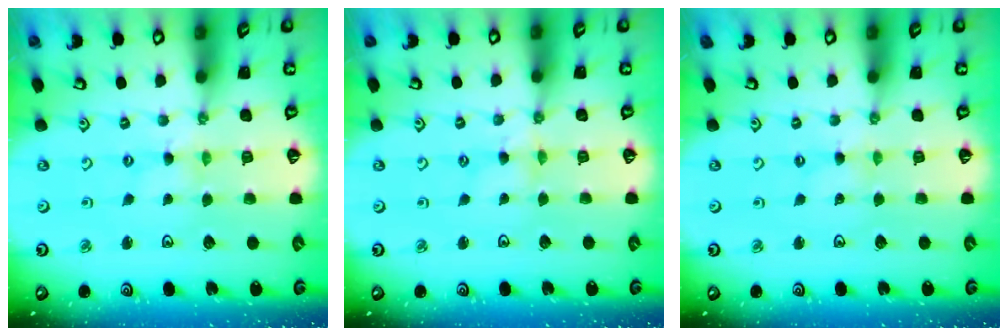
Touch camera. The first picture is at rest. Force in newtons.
{"total": 1.1, "press": 1.1, "slide": 0.2}
{"total": 0.7, "press": 0.7, "slide": 0.2}